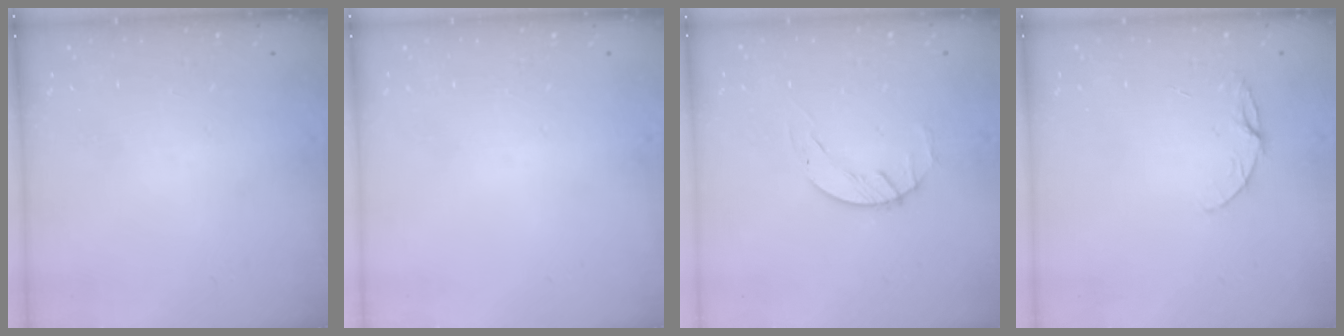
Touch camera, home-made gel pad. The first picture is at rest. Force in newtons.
{"total": 0.0}
{"total": 1.8, "press": 1.7, "slide": 0.3}
{"total": 6.0, "press": 6.0, "slide": 0.6}